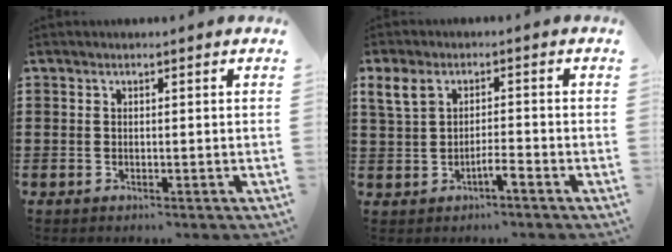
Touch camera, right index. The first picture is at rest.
{"total": 3.9, "force": [-0.7, 1.8, 3.4], "torque": [-0.072, 0.006, -0.016]}